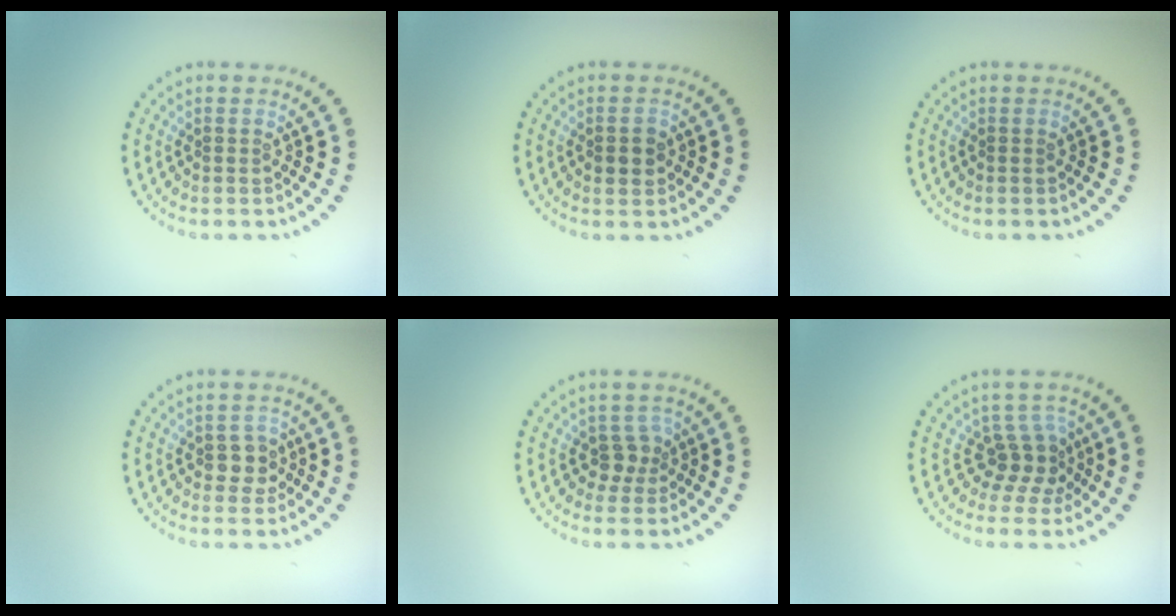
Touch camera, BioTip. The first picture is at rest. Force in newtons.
{"total": 1.6, "press": 1.6, "slide": 0.1}
{"total": 0.0}
{"total": 1.9, "press": 1.8, "slide": 0.6}
{"total": 2.0, "press": 1.4, "slide": 1.4}
{"total": 2.9, "press": 2.0, "slide": 2.1}